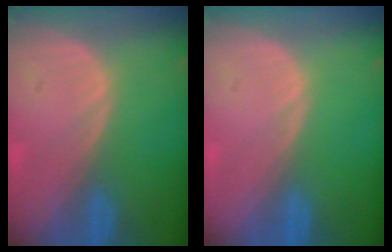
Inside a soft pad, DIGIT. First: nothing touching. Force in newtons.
{"total": 0.0}